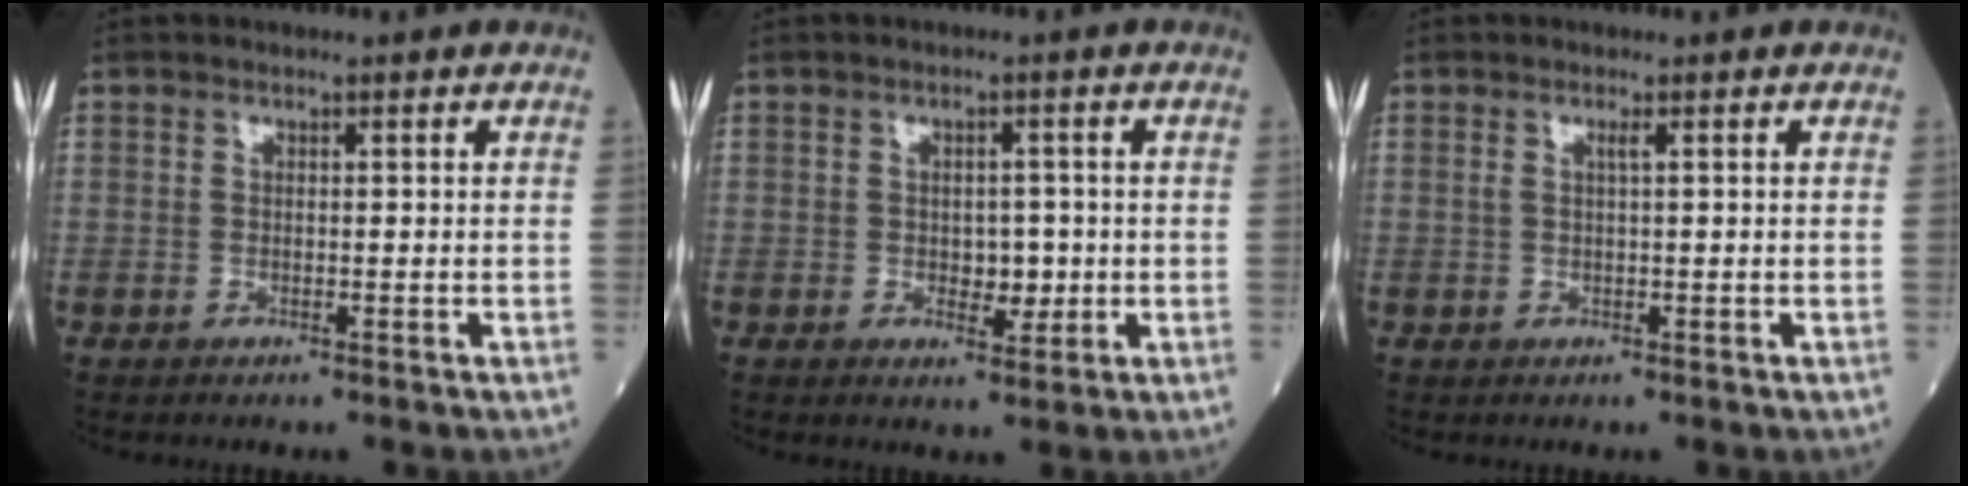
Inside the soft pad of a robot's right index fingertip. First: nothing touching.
{"total": 3.2, "force": [-0.4, 2.0, 2.5], "torque": [-0.030, 0.002, 0.001]}
{"total": 0.9, "force": [0.3, -0.1, 0.9], "torque": [-0.021, 0.003, 0.006]}